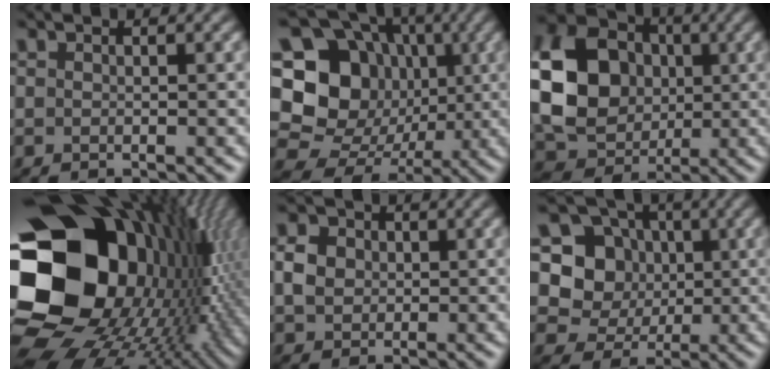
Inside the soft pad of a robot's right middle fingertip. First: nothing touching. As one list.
[{"total": 16.9, "force": [2.1, 15.2, 7.1], "torque": [-0.167, 0.035, 0.019]}, {"total": 12.4, "force": [0.6, 9.9, 7.4], "torque": [-0.161, 0.003, 0.004]}, {"total": 22.6, "force": [-1.7, 17.8, 13.8], "torque": [-0.287, -0.029, -0.035]}, {"total": 2.7, "force": [0.3, 2.4, 1.3], "torque": [-0.027, 0.002, 0.006]}, {"total": 5.5, "force": [0.8, 5.1, 2.1], "torque": [-0.025, 0.003, -0.003]}]